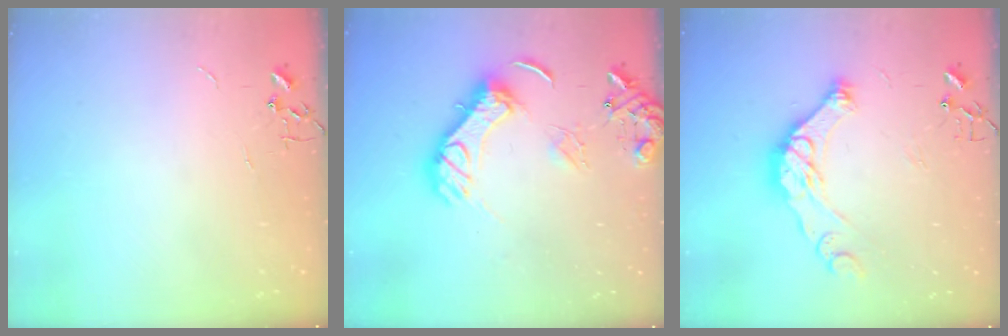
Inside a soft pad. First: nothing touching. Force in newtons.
{"total": 16.7, "press": 16.7, "slide": 1.5}
{"total": 15.1, "press": 15.0, "slide": 1.8}